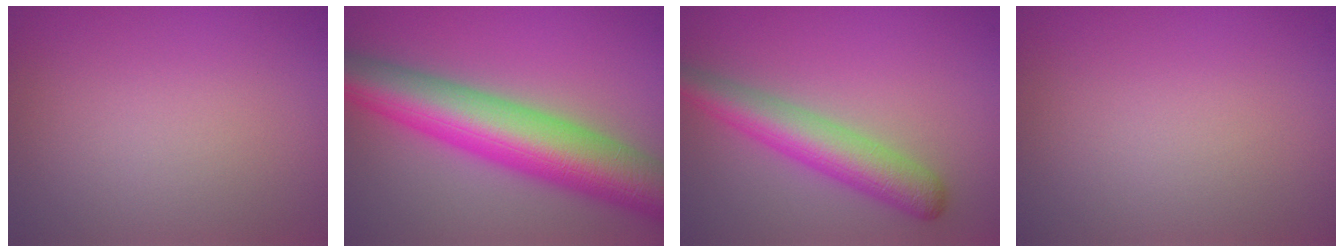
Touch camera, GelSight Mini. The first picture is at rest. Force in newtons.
{"total": 10.5, "press": 10.5, "slide": 0.3}
{"total": 4.9, "press": 4.9, "slide": 0.2}
{"total": 0.0}